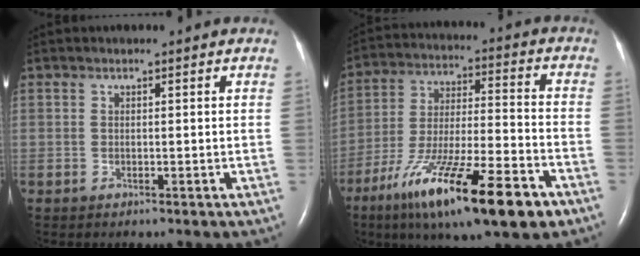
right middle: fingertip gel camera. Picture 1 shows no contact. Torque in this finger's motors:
{"motor_torque": [1.54, -0.60, 0.87, 0.21]}